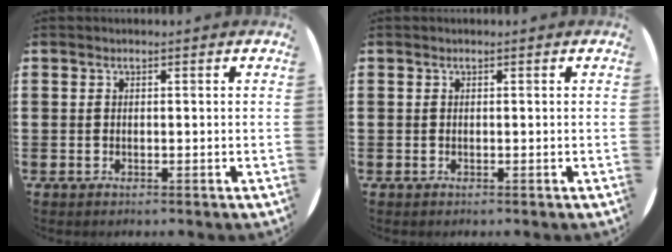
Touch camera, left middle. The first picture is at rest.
{"total": 0.0}